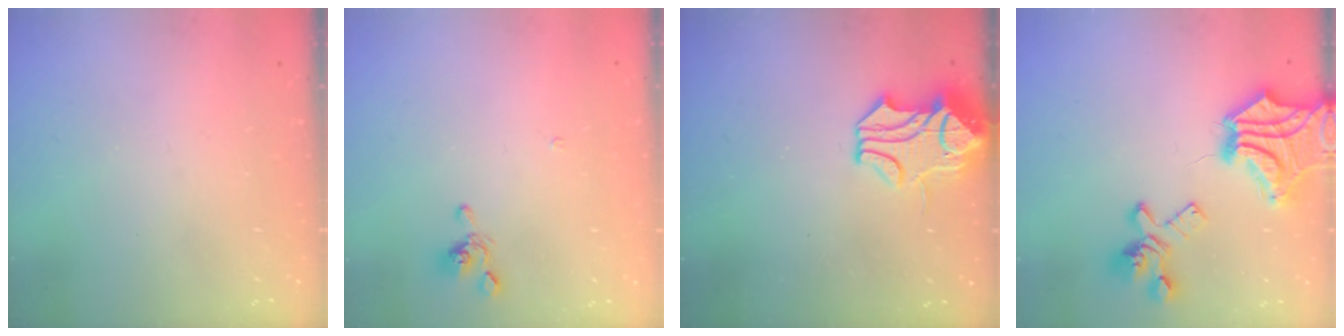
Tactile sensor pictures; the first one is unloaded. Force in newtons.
{"total": 0.8, "press": 0.5, "slide": 0.6}
{"total": 2.2, "press": 1.6, "slide": 1.6}
{"total": 15.5, "press": 15.0, "slide": 3.8}